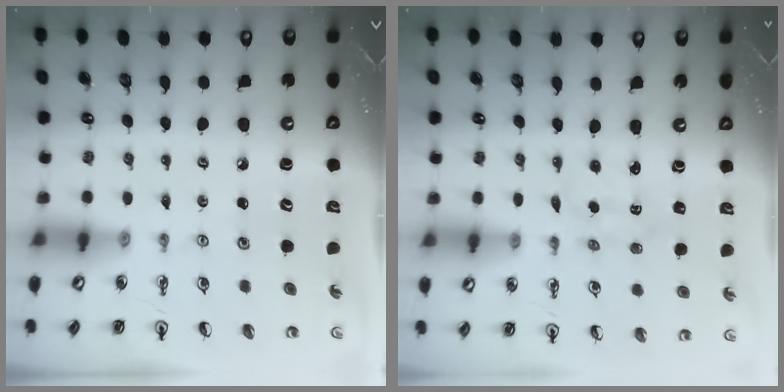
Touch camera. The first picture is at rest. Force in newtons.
{"total": 1.8, "press": 1.7, "slide": 0.3}